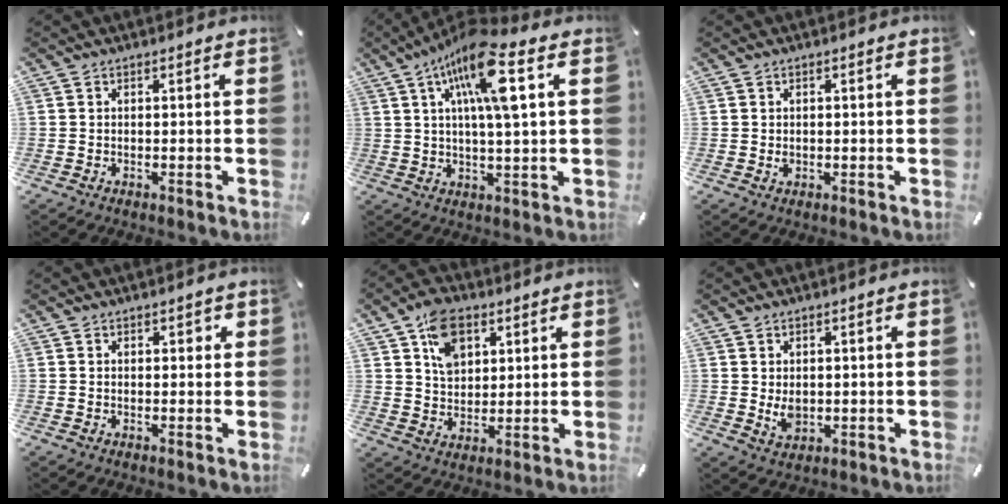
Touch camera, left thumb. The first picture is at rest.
{"total": 14.4, "force": [5.5, 3.7, 12.7], "torque": [-0.236, -0.004, 0.090]}
{"total": 0.9, "force": [0.1, 0.7, 0.5], "torque": [-0.004, -0.002, 0.000]}
{"total": 1.2, "force": [0.5, 0.9, 0.6], "torque": [-0.005, 0.001, 0.006]}
{"total": 9.7, "force": [4.6, 6.8, 5.1], "torque": [-0.085, -0.001, 0.086]}
{"total": 3.9, "force": [0.3, 3.0, 2.5], "torque": [-0.051, -0.006, 0.004]}